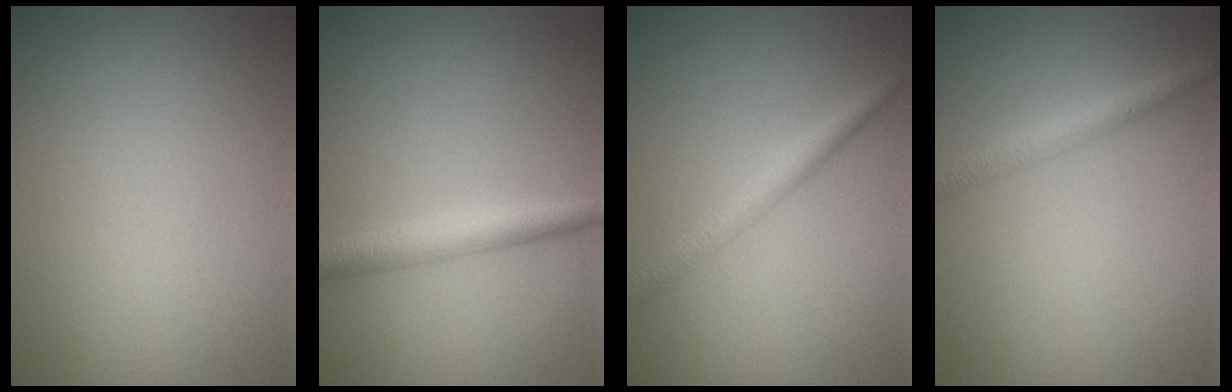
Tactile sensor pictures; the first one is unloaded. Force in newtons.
{"total": 2.7, "press": 2.7, "slide": 0.0}
{"total": 2.9, "press": 2.9, "slide": 0.0}
{"total": 2.5, "press": 2.5, "slide": 0.0}